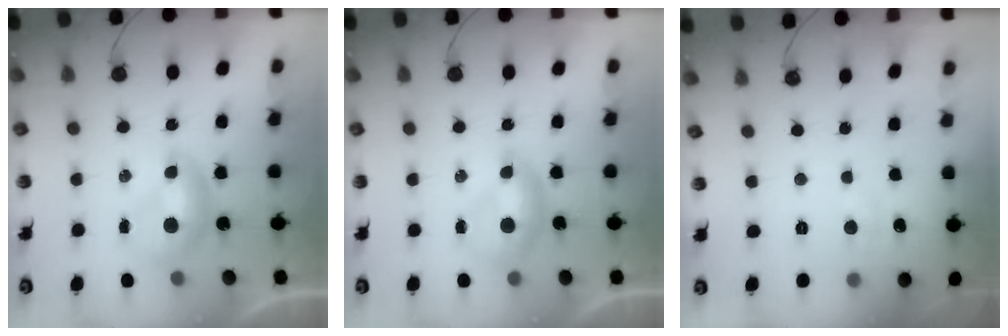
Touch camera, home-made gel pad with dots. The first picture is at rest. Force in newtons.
{"total": 0.6, "press": 0.3, "slide": 0.5}
{"total": 1.3, "press": 1.1, "slide": 0.5}